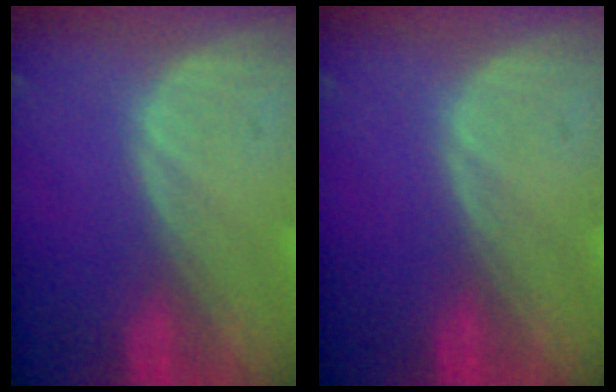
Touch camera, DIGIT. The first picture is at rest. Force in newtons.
{"total": 0.0}